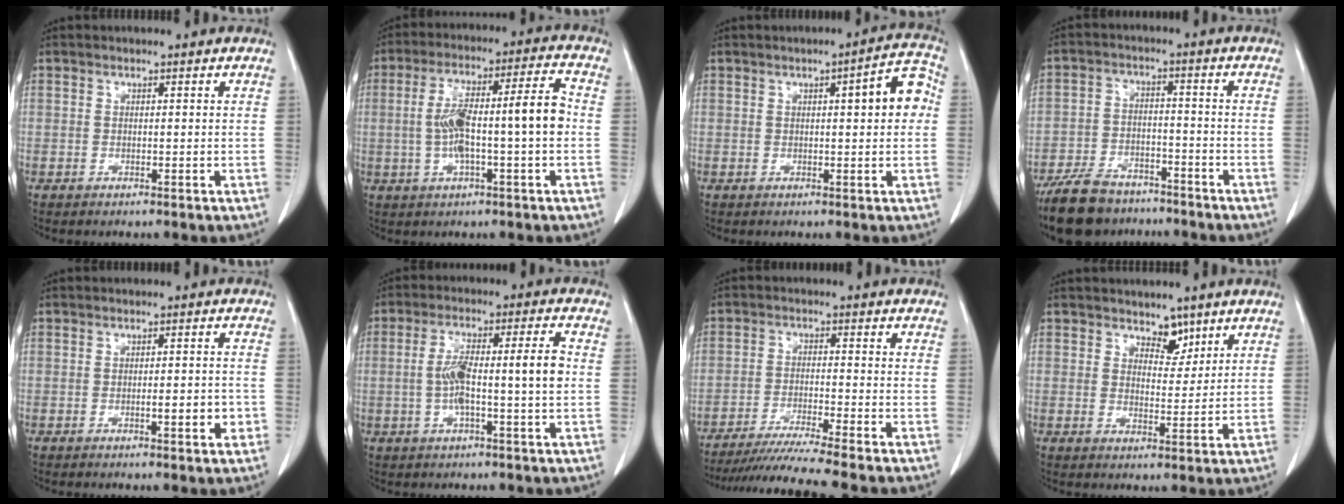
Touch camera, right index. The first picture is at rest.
{"total": 11.9, "force": [-0.9, 1.1, 11.8], "torque": [-0.212, 0.028, -0.015]}
{"total": 6.1, "force": [0.8, 1.2, 6.0], "torque": [-0.073, 0.018, 0.006]}
{"total": 12.3, "force": [-10.0, 5.6, 4.5], "torque": [-0.084, -0.002, -0.163]}
{"total": 3.5, "force": [-1.1, 0.7, 3.3], "torque": [-0.046, 0.000, -0.013]}
{"total": 8.9, "force": [-0.6, 0.4, 8.8], "torque": [-0.164, 0.019, -0.013]}
{"total": 11.1, "force": [-9.7, -2.4, 4.8], "torque": [-0.064, -0.030, -0.160]}
{"total": 3.6, "force": [2.8, 1.9, 1.4], "torque": [-0.014, -0.006, 0.046]}